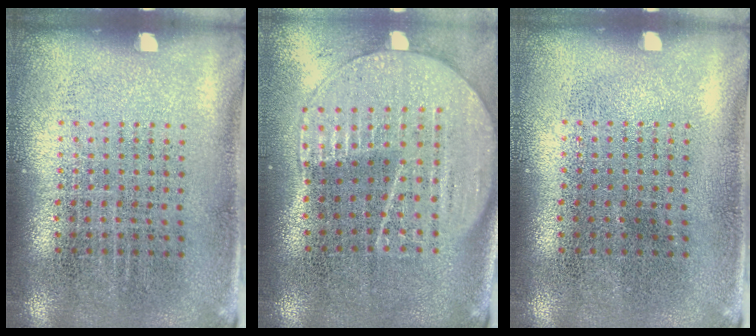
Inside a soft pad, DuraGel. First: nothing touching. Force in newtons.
{"total": 2.0, "press": 1.8, "slide": 0.9}
{"total": 0.0}